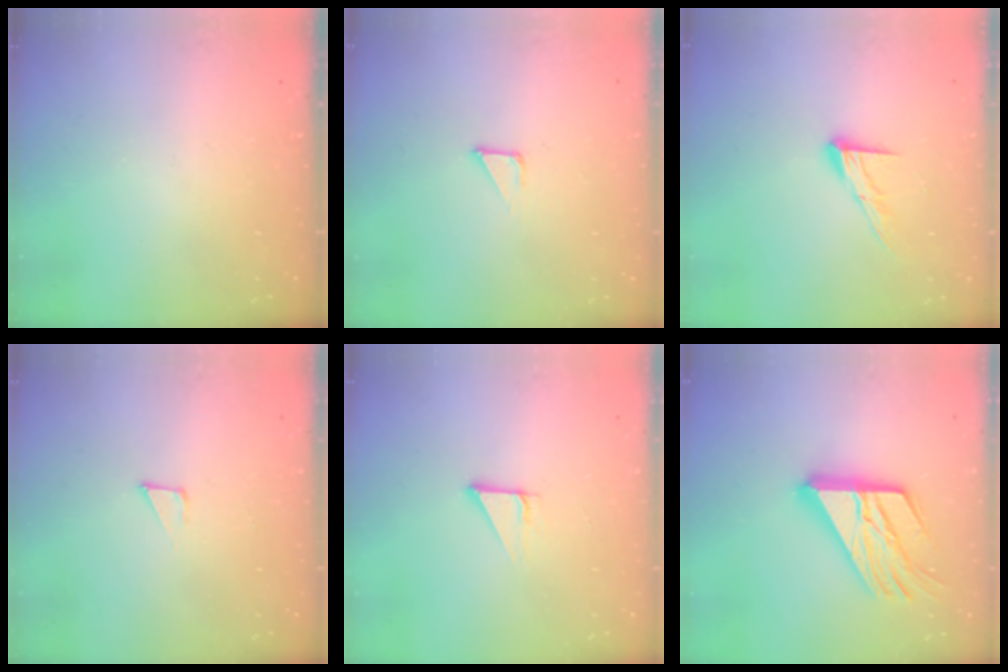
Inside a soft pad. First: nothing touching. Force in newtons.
{"total": 2.8, "press": 2.8, "slide": 0.1}
{"total": 10.7, "press": 10.6, "slide": 1.3}
{"total": 4.2, "press": 4.2, "slide": 0.4}
{"total": 2.9, "press": 2.9, "slide": 0.2}
{"total": 20.1, "press": 20.0, "slide": 2.1}